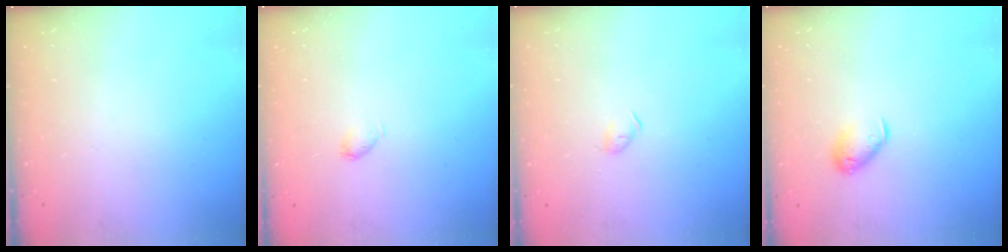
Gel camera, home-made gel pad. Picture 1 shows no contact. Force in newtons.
{"total": 3.2, "press": 3.2, "slide": 0.5}
{"total": 3.5, "press": 3.4, "slide": 0.6}
{"total": 7.7, "press": 7.6, "slide": 0.9}